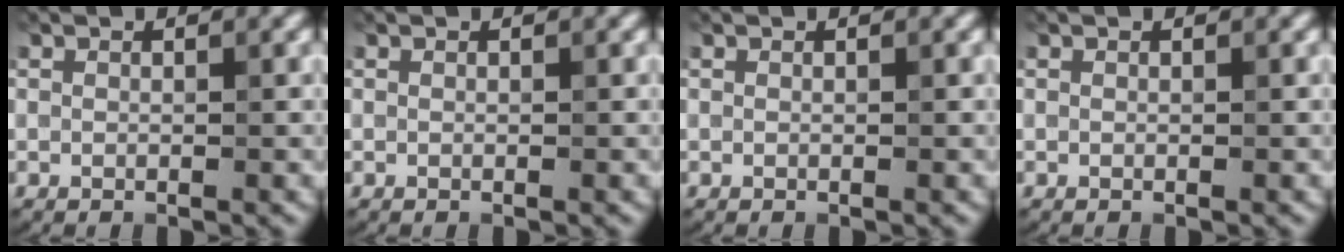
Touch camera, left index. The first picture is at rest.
{"total": 0.0}
{"total": 0.0}
{"total": 0.0}